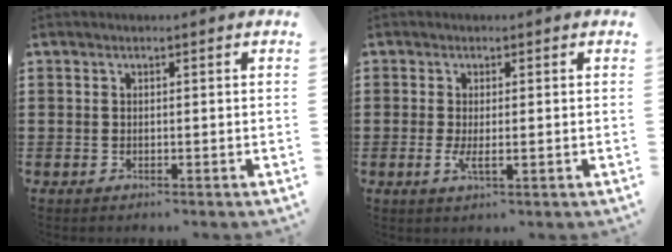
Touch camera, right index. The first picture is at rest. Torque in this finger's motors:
{"motor_torque": [0.10, 0.09, 0.21, 0.01]}